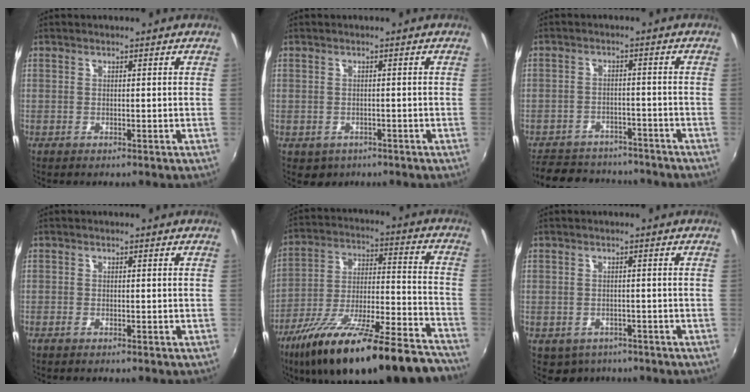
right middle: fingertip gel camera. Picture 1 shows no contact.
{"total": 2.4, "force": [-0.9, 2.1, 0.7], "torque": [-0.020, -0.005, -0.008]}
{"total": 15.3, "force": [-12.9, 6.4, 5.1], "torque": [-0.126, 0.015, -0.177]}
{"total": 0.9, "force": [-0.8, 0.1, 0.4], "torque": [-0.009, -0.003, -0.016]}
{"total": 28.9, "force": [-22.2, 6.5, 17.3], "torque": [-0.280, -0.044, -0.332]}
{"total": 3.9, "force": [-2.5, 2.9, 0.9], "torque": [-0.026, -0.009, -0.030]}